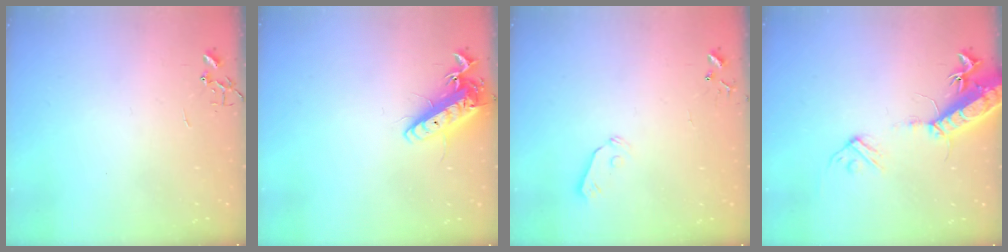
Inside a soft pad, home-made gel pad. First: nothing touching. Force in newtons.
{"total": 14.0, "press": 13.7, "slide": 2.6}
{"total": 4.3, "press": 4.3, "slide": 0.7}
{"total": 17.3, "press": 16.8, "slide": 3.9}